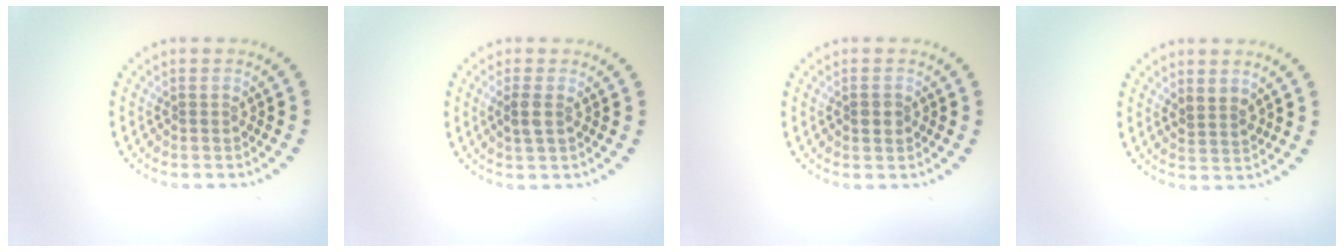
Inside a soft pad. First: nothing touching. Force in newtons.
{"total": 1.4, "press": 1.3, "slide": 0.4}
{"total": 1.5, "press": 1.5, "slide": 0.2}
{"total": 1.5, "press": 1.3, "slide": 0.7}